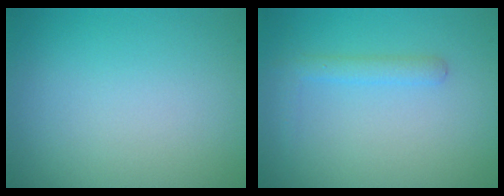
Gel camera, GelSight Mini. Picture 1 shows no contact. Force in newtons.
{"total": 1.6, "press": 1.6, "slide": 0.1}